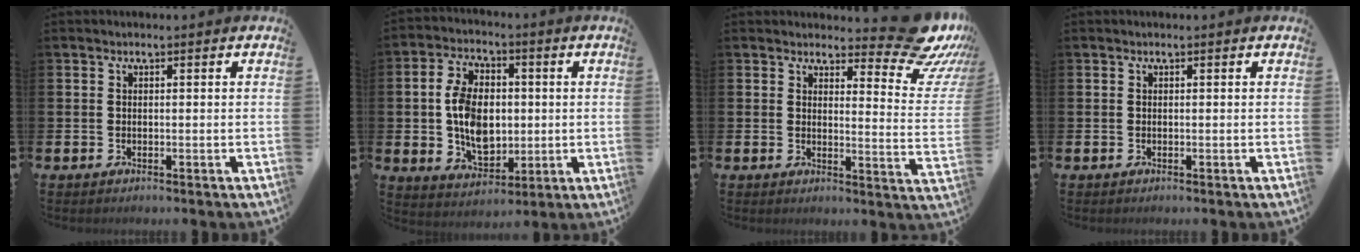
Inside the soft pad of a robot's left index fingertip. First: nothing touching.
{"total": 8.6, "force": [0.4, 5.9, 6.2], "torque": [-0.128, 0.017, 0.005]}
{"total": 8.7, "force": [7.0, 2.9, 4.3], "torque": [-0.050, -0.057, 0.117]}
{"total": 0.0}